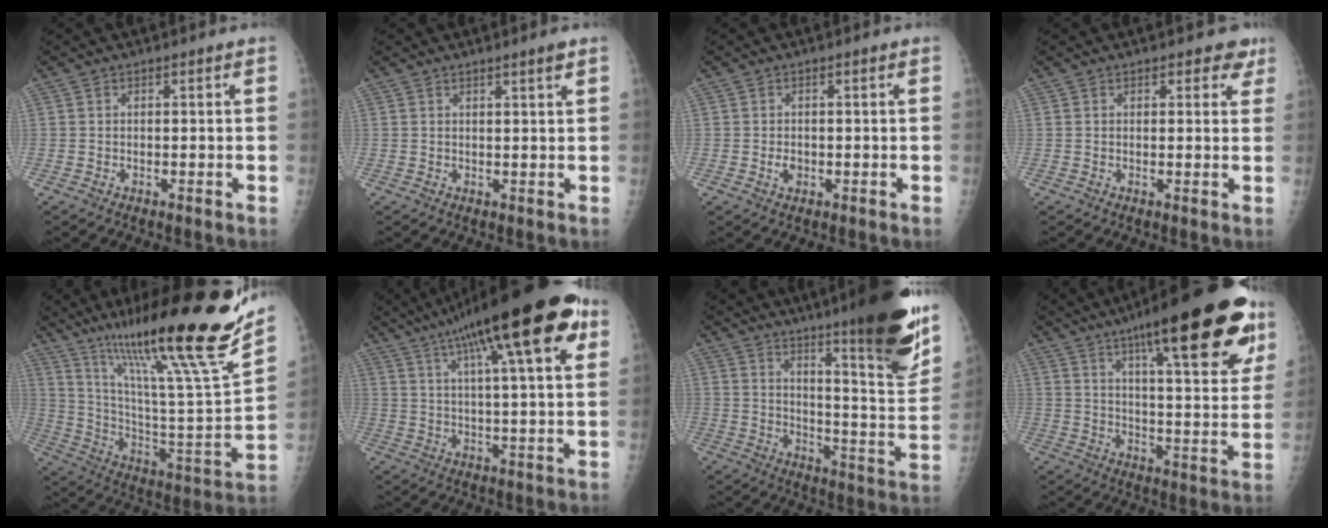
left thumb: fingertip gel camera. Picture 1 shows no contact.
{"total": 1.8, "force": [1.3, 0.0, 1.3], "torque": [-0.019, -0.008, 0.020]}
{"total": 2.0, "force": [-0.5, 1.5, 1.3], "torque": [-0.016, 0.002, -0.007]}
{"total": 3.5, "force": [2.2, 2.1, 1.7], "torque": [0.014, -0.006, 0.020]}
{"total": 31.0, "force": [21.9, 2.4, 21.8], "torque": [-0.337, -0.095, 0.357]}
{"total": 25.2, "force": [12.6, 5.9, 21.0], "torque": [-0.318, 0.003, 0.189]}
{"total": 24.5, "force": [16.2, 2.6, 18.2], "torque": [-0.237, -0.086, 0.232]}
{"total": 28.3, "force": [16.3, 6.8, 22.1], "torque": [-0.292, -0.037, 0.233]}